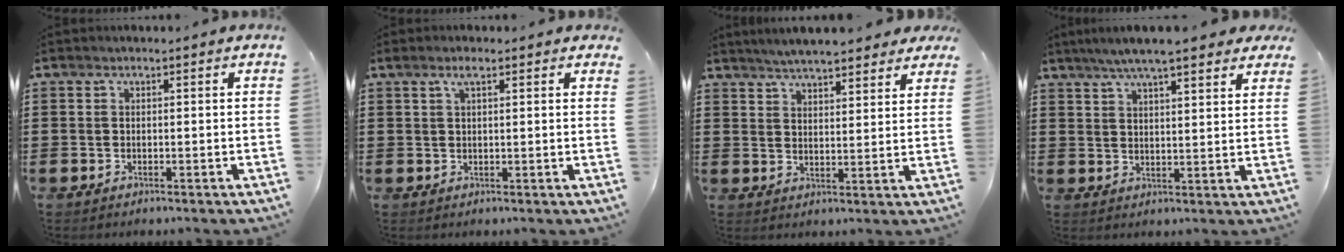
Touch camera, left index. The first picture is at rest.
{"total": 2.7, "force": [1.7, 0.6, 2.0], "torque": [-0.043, 0.004, 0.029]}
{"total": 5.0, "force": [4.8, 0.4, 1.3], "torque": [-0.044, -0.015, 0.087]}
{"total": 6.5, "force": [5.4, 0.6, 3.5], "torque": [-0.084, -0.009, 0.095]}